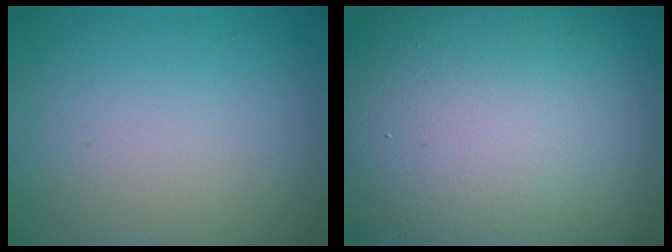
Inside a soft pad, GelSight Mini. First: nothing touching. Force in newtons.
{"total": 19.1, "press": 19.1, "slide": 1.0}